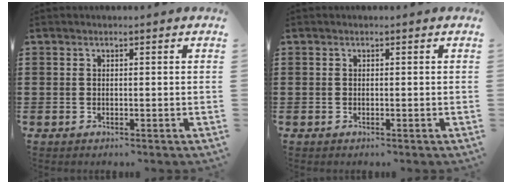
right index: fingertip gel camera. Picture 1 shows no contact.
{"total": 0.0}